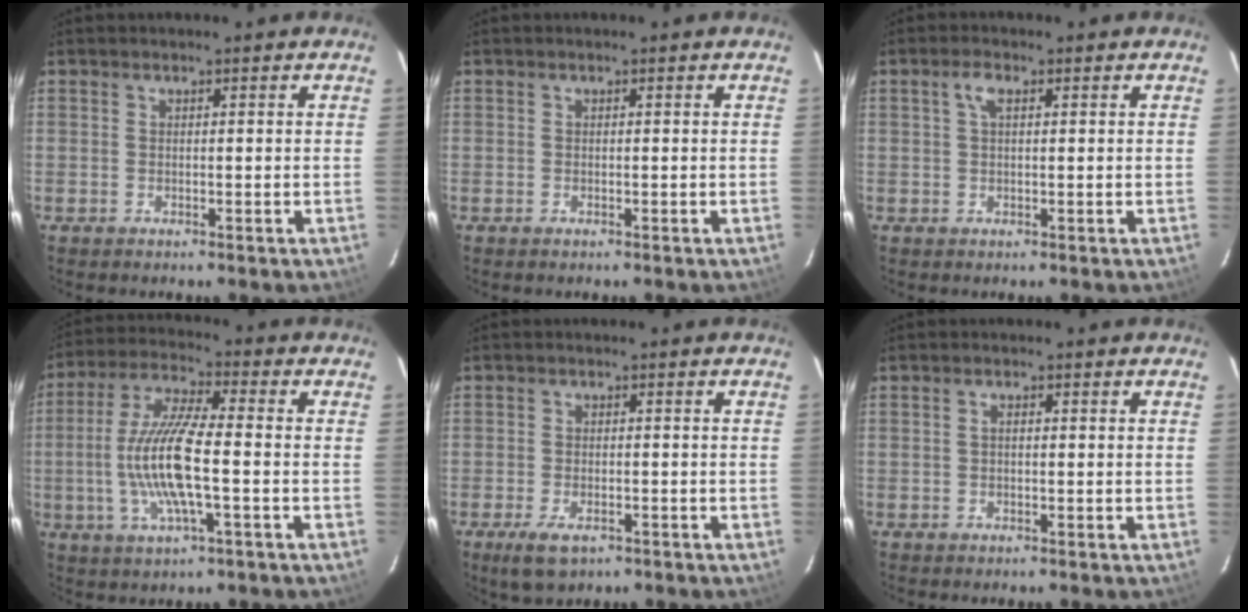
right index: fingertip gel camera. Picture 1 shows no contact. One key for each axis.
{"total": 0.0}
{"total": 2.4, "fx": 0.8, "fy": 1.0, "fz": 2.0, "tx": -0.039, "ty": 0.009, "tz": 0.016}
{"total": 13.3, "fx": -2.3, "fy": 2.2, "fz": 12.9, "tx": -0.265, "ty": 0.001, "tz": -0.047}
{"total": 6.0, "fx": -3.5, "fy": 2.8, "fz": 3.9, "tx": -0.092, "ty": -0.017, "tz": -0.059}
{"total": 0.8, "fx": -0.1, "fy": 0.4, "fz": 0.6, "tx": -0.009, "ty": 0.006, "tz": -0.002}